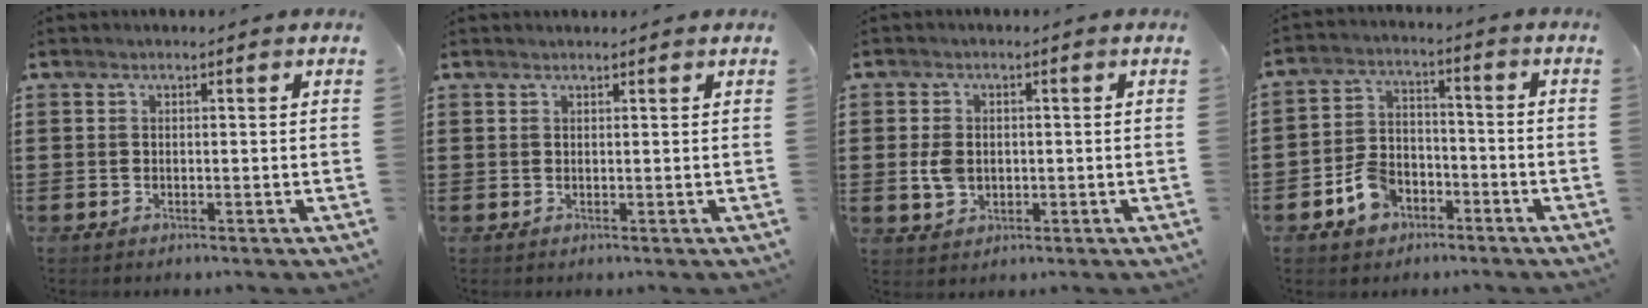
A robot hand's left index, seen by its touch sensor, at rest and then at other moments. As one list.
[{"total": 0.5, "force": [0.5, 0.0, 0.1], "torque": [-0.003, -0.001, 0.010]}, {"total": 3.8, "force": [-0.1, 2.9, 2.5], "torque": [-0.075, 0.001, -0.010]}, {"total": 6.1, "force": [-3.9, 4.0, 2.5], "torque": [-0.064, 0.017, -0.076]}]